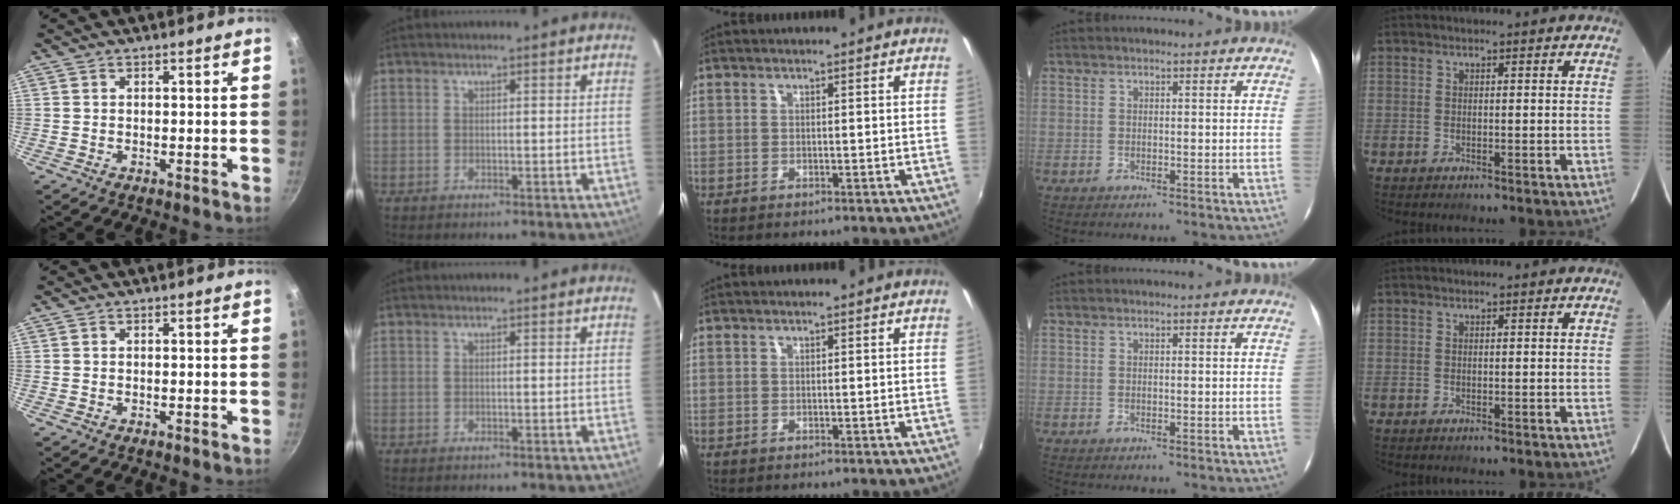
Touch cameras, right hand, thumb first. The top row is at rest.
{}